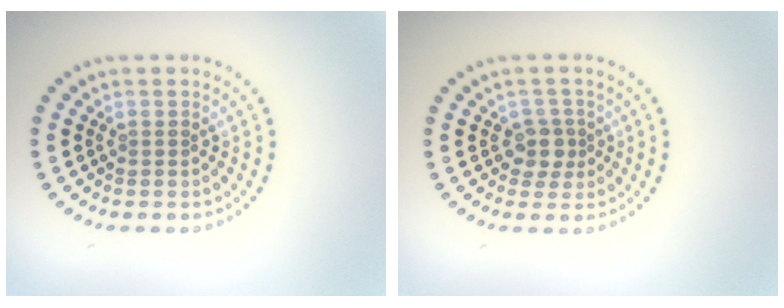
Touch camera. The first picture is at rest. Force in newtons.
{"total": 2.0, "press": 1.6, "slide": 1.1}